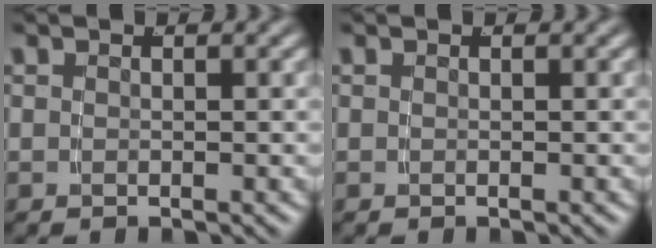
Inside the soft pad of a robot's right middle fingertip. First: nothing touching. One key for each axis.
{"total": 0.0}